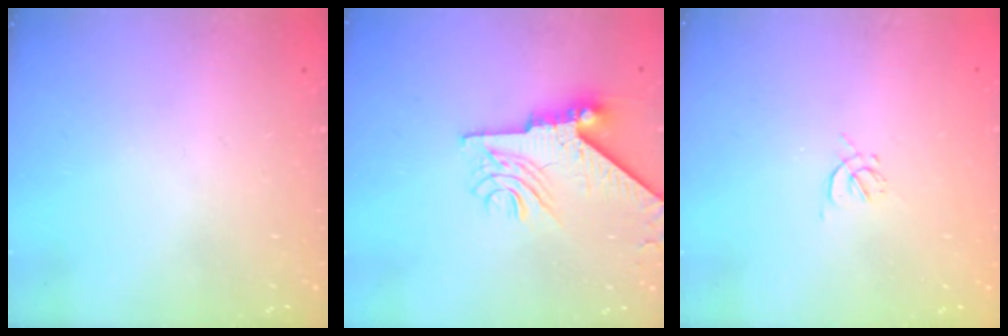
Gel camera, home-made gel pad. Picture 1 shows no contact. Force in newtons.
{"total": 11.4, "press": 11.3, "slide": 1.5}
{"total": 1.2, "press": 1.2, "slide": 0.4}